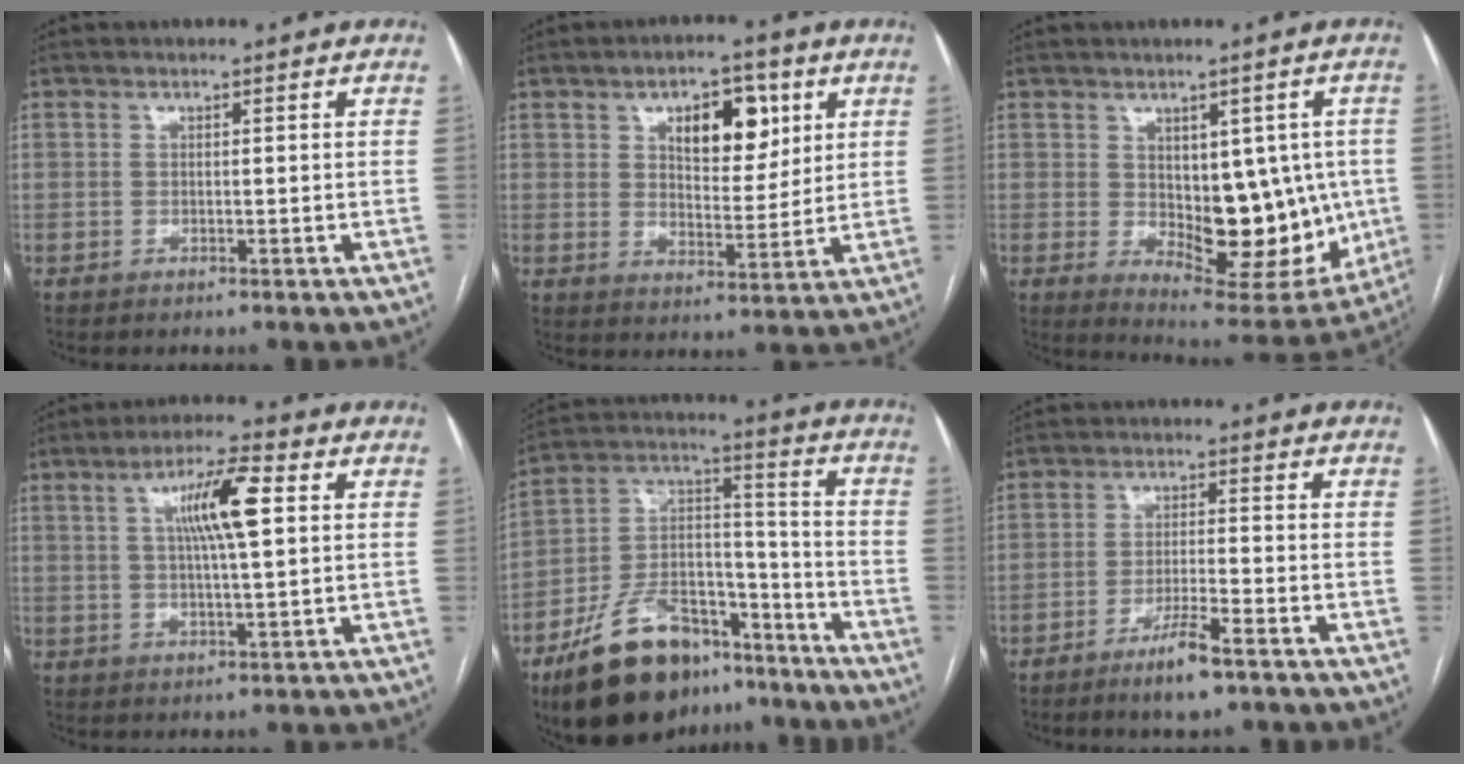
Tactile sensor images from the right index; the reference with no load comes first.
{"total": 9.6, "force": [4.1, 4.5, 7.4], "torque": [-0.109, 0.009, 0.068]}
{"total": 15.3, "force": [-0.8, 7.6, 13.3], "torque": [-0.168, -0.004, 0.014]}
{"total": 8.7, "force": [2.3, 0.9, 8.3], "torque": [-0.151, 0.012, 0.039]}
{"total": 19.8, "force": [-13.8, 9.3, 10.7], "torque": [-0.206, 0.029, -0.231]}
{"total": 5.9, "force": [-3.9, 0.5, 4.4], "torque": [-0.085, -0.009, -0.068]}